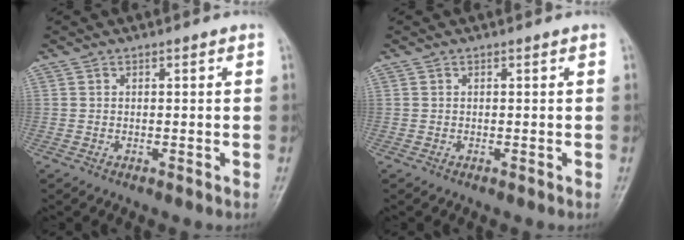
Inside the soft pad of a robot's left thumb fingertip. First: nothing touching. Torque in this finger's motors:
{"motor_torque": [0.00, 0.00, 0.07, -0.08, 0.00]}